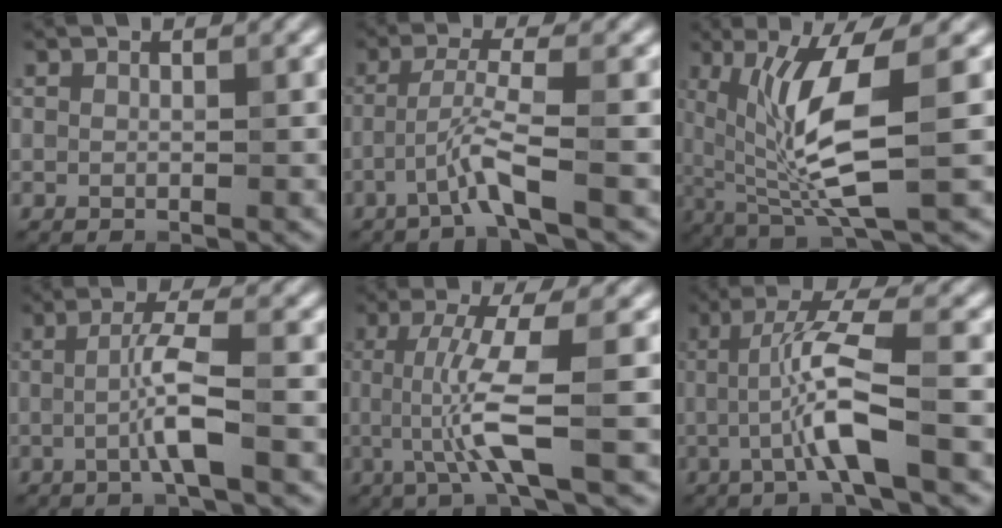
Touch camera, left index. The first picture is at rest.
{"total": 3.3, "force": [-1.7, -0.2, 2.8], "torque": [-0.059, 0.009, -0.043]}
{"total": 8.2, "force": [0.9, 2.0, 7.9], "torque": [-0.153, -0.013, 0.024]}
{"total": 3.6, "force": [-0.8, 0.2, 3.5], "torque": [-0.068, 0.005, -0.021]}
{"total": 5.2, "force": [-0.5, 0.7, 5.1], "torque": [-0.109, -0.002, -0.009]}
{"total": 5.3, "force": [-1.1, 0.4, 5.1], "torque": [-0.102, 0.012, -0.026]}